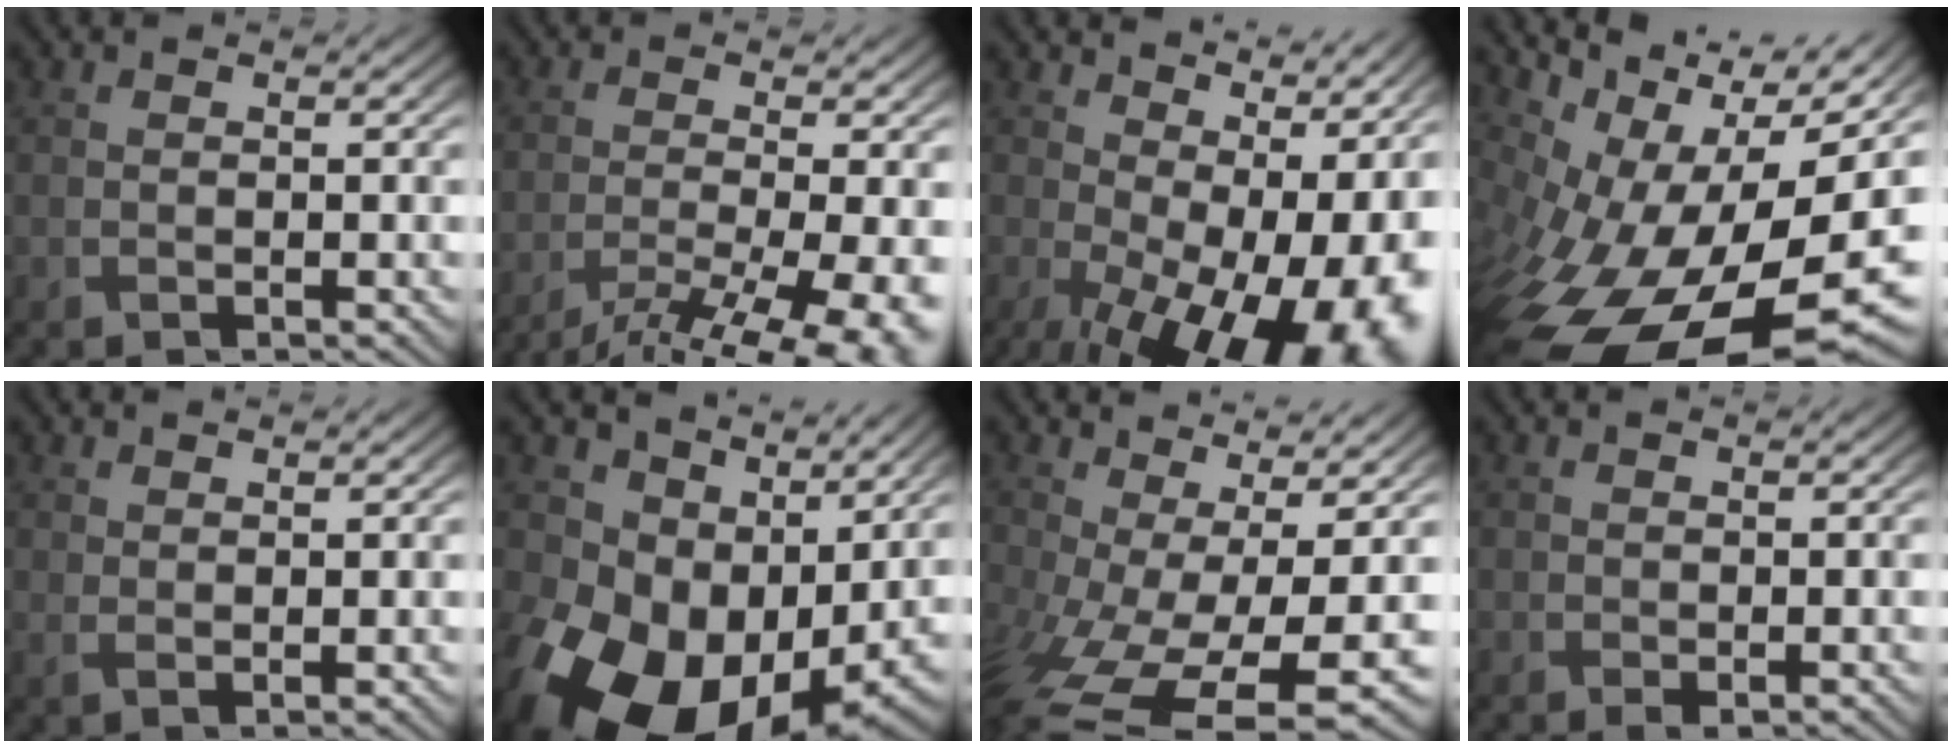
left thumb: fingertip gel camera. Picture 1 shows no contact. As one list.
[{"total": 11.7, "force": [-7.9, 2.6, 8.1], "torque": [-0.141, -0.025, -0.104]}, {"total": 17.8, "force": [-0.7, 10.0, 14.7], "torque": [-0.173, -0.030, 0.031]}, {"total": 16.1, "force": [-3.7, 7.7, 13.6], "torque": [-0.254, -0.026, -0.047]}, {"total": 1.7, "force": [1.2, 0.4, 1.1], "torque": [-0.026, -0.002, 0.027]}, {"total": 17.6, "force": [-1.7, 13.0, 11.8], "torque": [-0.221, -0.039, 0.002]}, {"total": 11.7, "force": [-3.0, 5.2, 10.0], "torque": [-0.235, -0.045, -0.034]}, {"total": 0.7, "force": [-0.1, 0.3, 0.6], "torque": [-0.009, -0.003, 0.001]}]